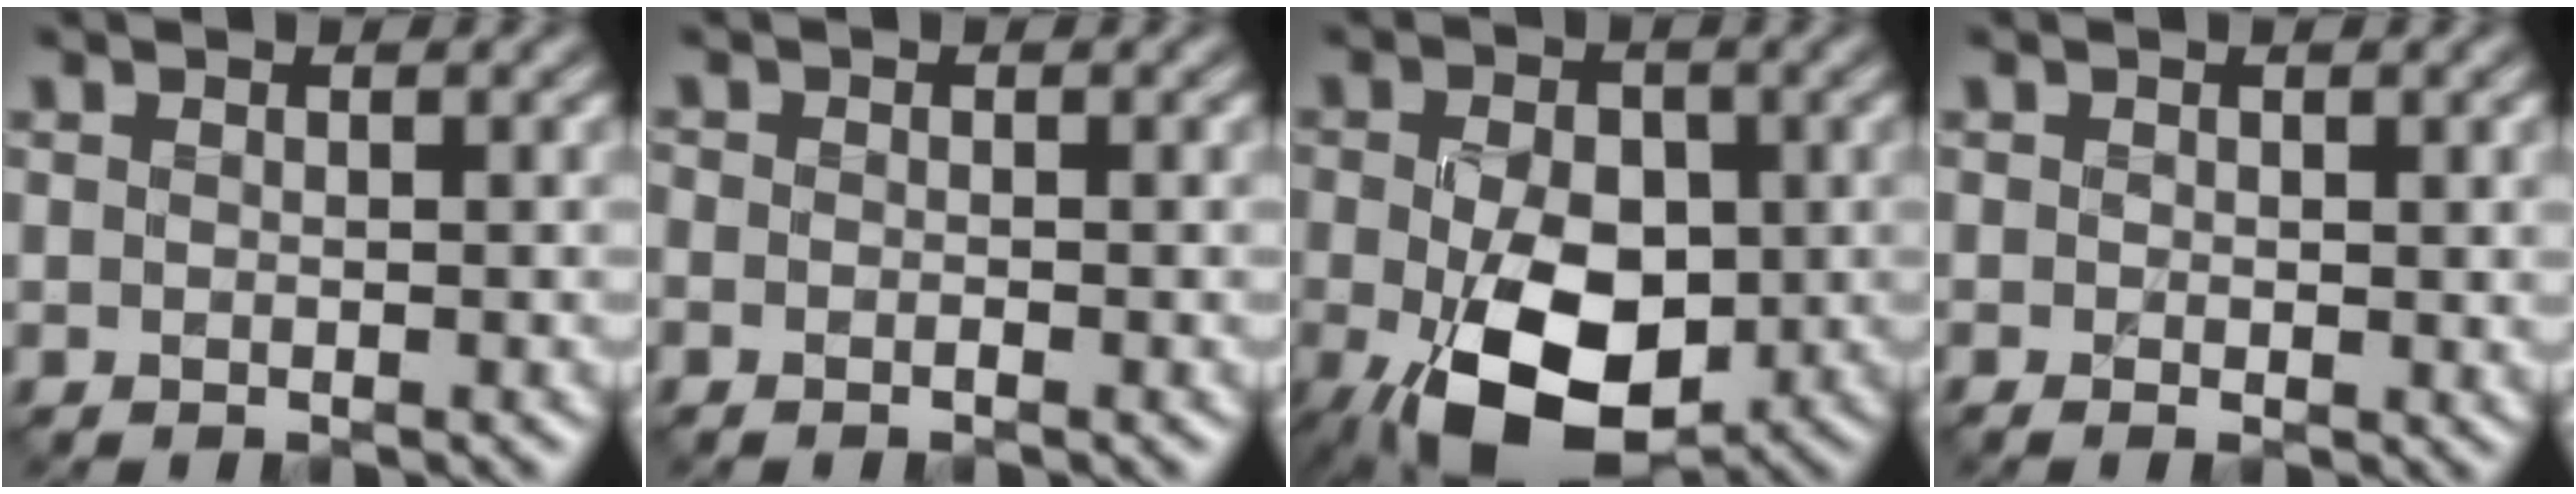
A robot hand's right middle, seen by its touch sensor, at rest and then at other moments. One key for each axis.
{"total": 0.6, "fx": -0.6, "fy": 0.1, "fz": 0.1, "tx": -0.009, "ty": -0.007, "tz": -0.011}
{"total": 10.4, "fx": -3.0, "fy": 6.3, "fz": 7.7, "tx": -0.145, "ty": -0.029, "tz": -0.049}
{"total": 0.6, "fx": 0.2, "fy": 0.3, "fz": 0.5, "tx": -0.009, "ty": -0.005, "tz": 0.004}